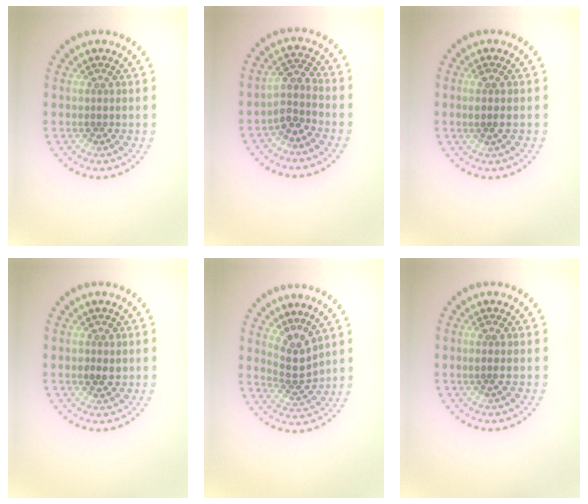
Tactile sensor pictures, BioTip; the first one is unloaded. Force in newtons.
{"total": 2.4, "press": 1.9, "slide": 1.4}
{"total": 1.0, "press": 0.7, "slide": 0.6}
{"total": 1.5, "press": 1.5, "slide": 0.3}
{"total": 2.7, "press": 1.9, "slide": 1.9}
{"total": 0.7, "press": 0.4, "slide": 0.6}